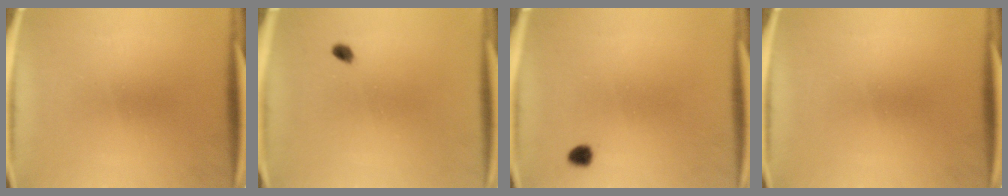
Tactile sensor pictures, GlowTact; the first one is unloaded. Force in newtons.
{"total": 2.0}
{"total": 1.7}
{"total": 0.0}